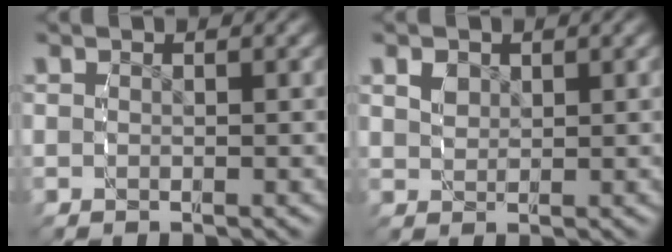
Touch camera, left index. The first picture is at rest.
{"total": 1.1, "force": [0.8, 0.6, 0.6], "torque": [-0.008, -0.003, 0.026]}